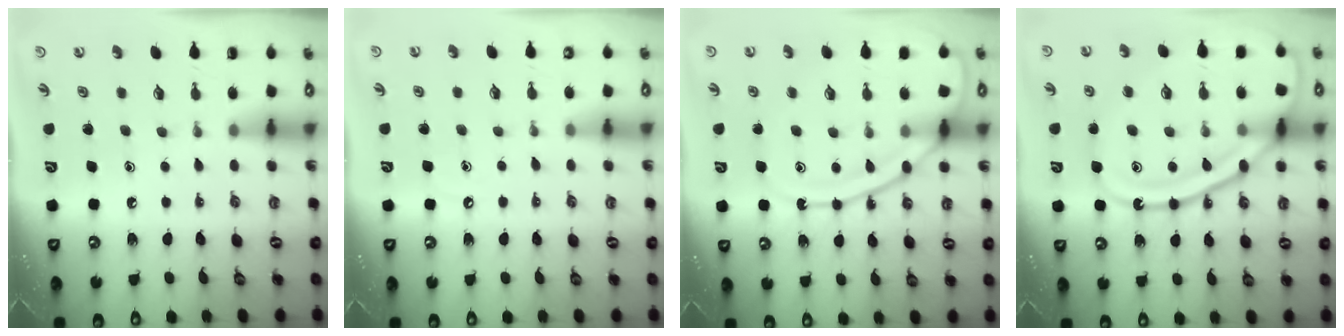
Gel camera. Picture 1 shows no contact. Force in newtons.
{"total": 3.5, "press": 3.4, "slide": 0.5}
{"total": 13.0, "press": 12.9, "slide": 1.1}
{"total": 21.6, "press": 21.5, "slide": 2.0}